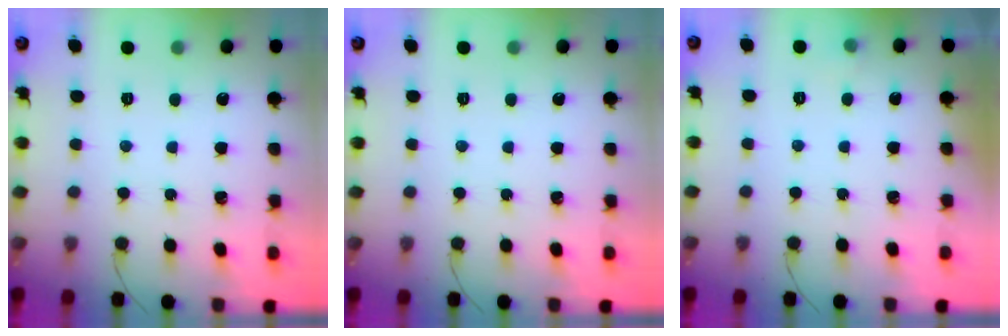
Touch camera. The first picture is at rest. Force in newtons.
{"total": 0.0}
{"total": 4.0, "press": 3.9, "slide": 1.0}